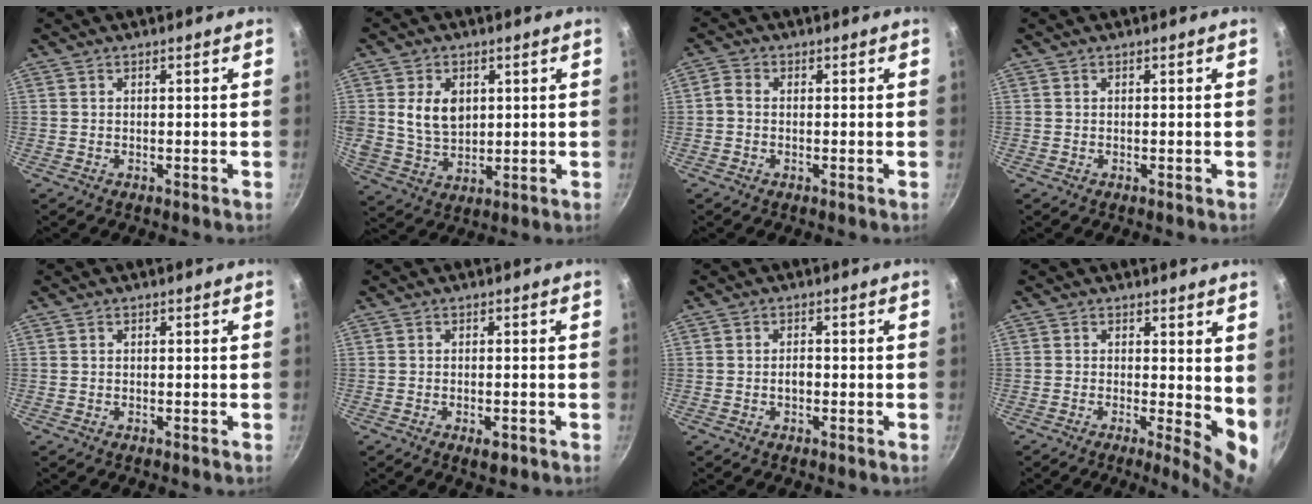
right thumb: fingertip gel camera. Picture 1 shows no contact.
{"total": 8.9, "force": [2.0, 6.6, 5.7], "torque": [-0.086, -0.020, 0.043]}
{"total": 1.0, "force": [0.0, 0.9, 0.3], "torque": [-0.005, 0.001, -0.003]}
{"total": 0.0}
{"total": 0.0}
{"total": 2.7, "force": [-1.3, 1.2, 2.0], "torque": [-0.032, 0.002, -0.020]}
{"total": 1.8, "force": [-0.5, 1.2, 1.3], "torque": [-0.016, 0.010, -0.009]}
{"total": 6.7, "force": [0.1, 2.4, 6.3], "torque": [-0.073, -0.018, 0.001]}